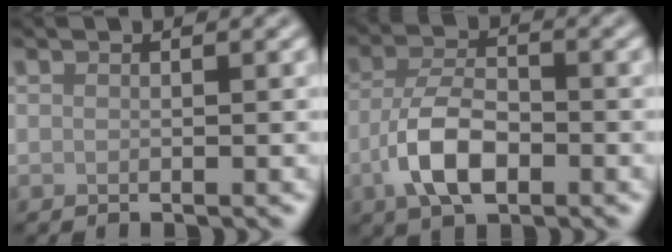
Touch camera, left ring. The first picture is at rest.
{"total": 5.6, "force": [-2.2, 2.8, 4.4], "torque": [-0.085, 0.003, -0.048]}